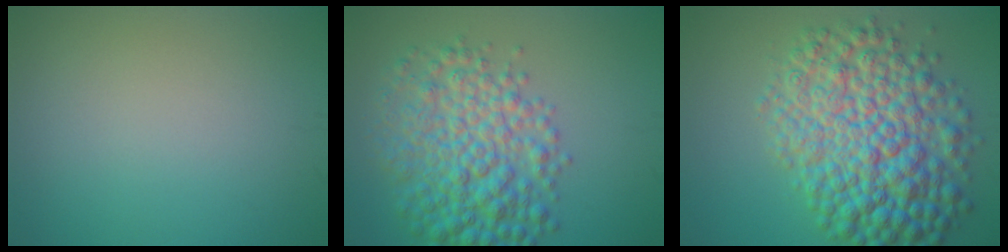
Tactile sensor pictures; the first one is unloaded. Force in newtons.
{"total": 7.4, "press": 7.4, "slide": 0.1}
{"total": 10.8, "press": 10.8, "slide": 0.2}